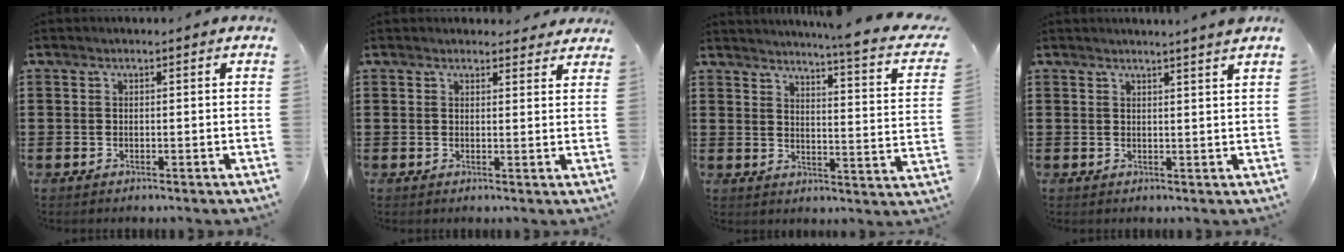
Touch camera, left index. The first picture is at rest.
{"total": 2.0, "force": [1.8, 0.6, 0.3], "torque": [-0.002, 0.000, 0.034]}
{"total": 4.6, "force": [3.9, -0.9, 2.3], "torque": [-0.049, -0.042, 0.053]}
{"total": 2.3, "force": [2.1, -0.6, 0.8], "torque": [-0.020, -0.004, 0.039]}